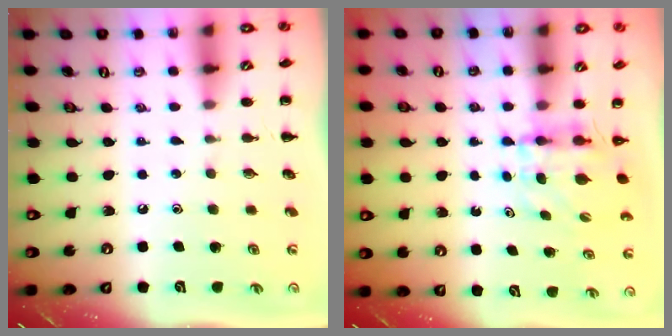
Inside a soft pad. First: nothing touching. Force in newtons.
{"total": 4.0, "press": 4.0, "slide": 0.1}